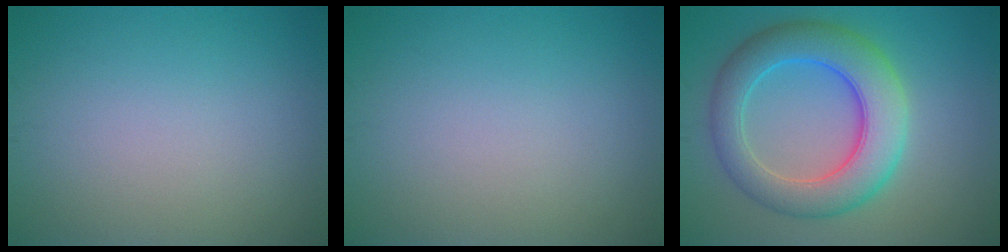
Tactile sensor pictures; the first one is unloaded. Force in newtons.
{"total": 0.0}
{"total": 7.7, "press": 7.7, "slide": 0.1}